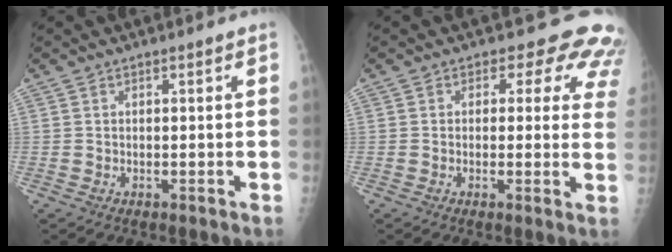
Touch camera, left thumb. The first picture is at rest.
{"total": 10.2, "force": [7.2, 6.0, 4.1], "torque": [0.013, -0.020, 0.051]}